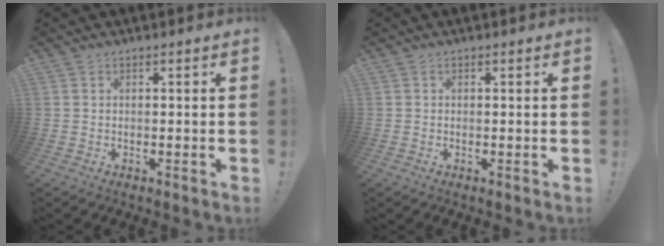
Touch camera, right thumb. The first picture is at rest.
{"total": 0.0}